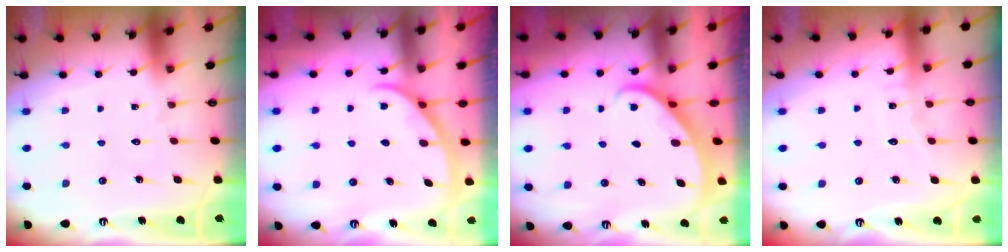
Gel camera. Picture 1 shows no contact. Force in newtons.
{"total": 2.4, "press": 2.4, "slide": 0.4}
{"total": 2.2, "press": 2.2, "slide": 0.1}
{"total": 3.9, "press": 3.9, "slide": 0.4}